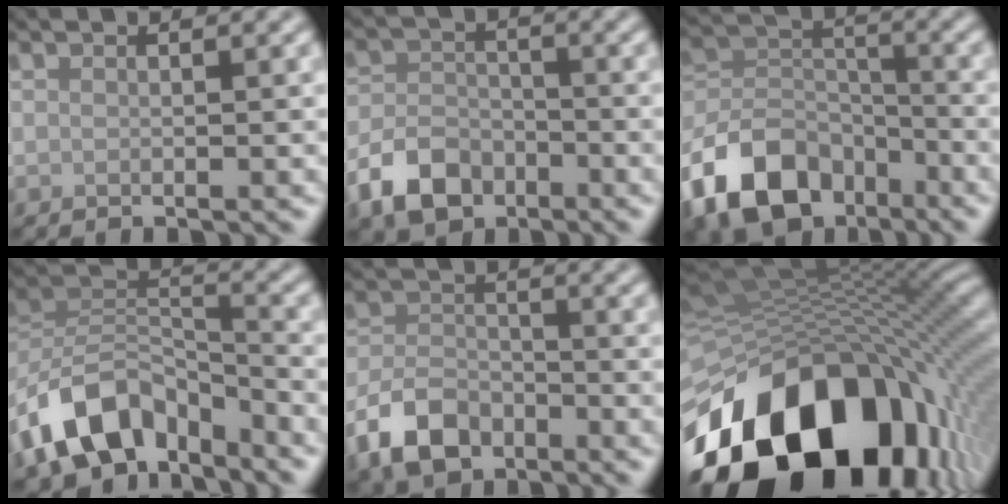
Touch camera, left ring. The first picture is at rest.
{"total": 5.0, "force": [-2.9, 3.2, 2.4], "torque": [-0.049, -0.002, -0.063]}
{"total": 9.9, "force": [-5.9, 6.3, 4.8], "torque": [-0.089, -0.007, -0.125]}
{"total": 9.7, "force": [-6.4, 5.5, 4.7], "torque": [-0.074, -0.005, -0.126]}
{"total": 5.4, "force": [-3.3, 3.2, 2.8], "torque": [-0.057, -0.002, -0.072]}
{"total": 18.6, "force": [-8.2, 11.9, 11.6], "torque": [-0.213, -0.024, -0.127]}